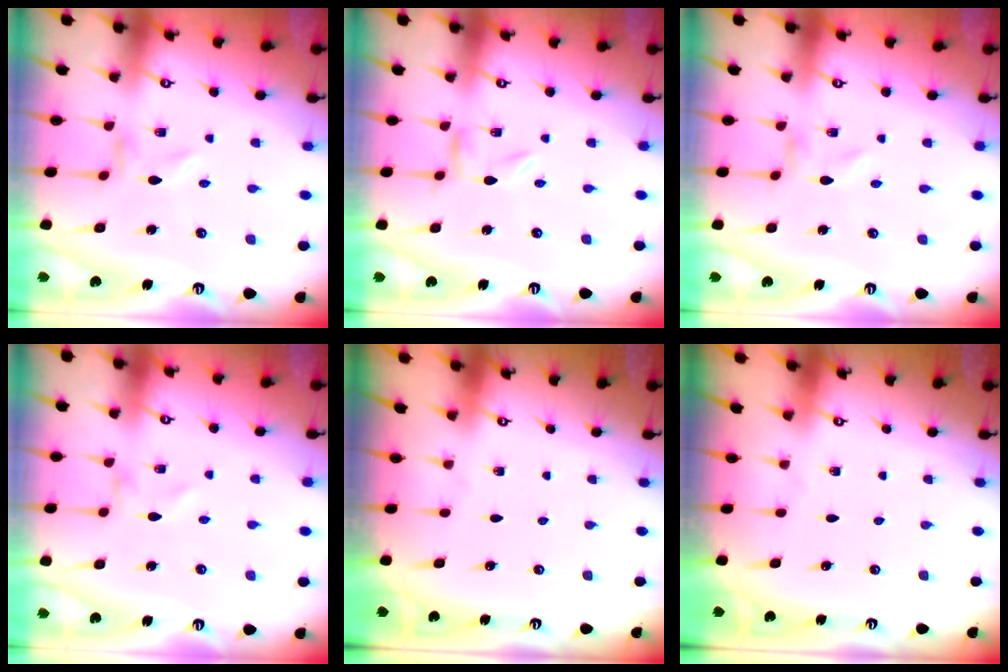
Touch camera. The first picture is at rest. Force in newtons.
{"total": 1.5, "press": 1.5, "slide": 0.2}
{"total": 0.0}
{"total": 0.9, "press": 0.9, "slide": 0.1}
{"total": 0.0}
{"total": 0.0}